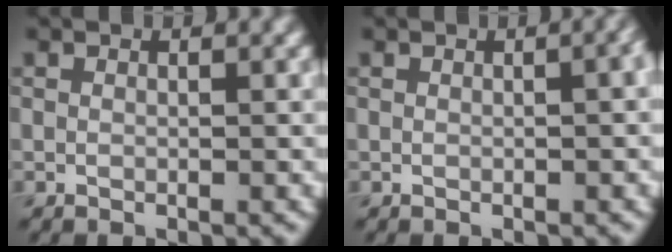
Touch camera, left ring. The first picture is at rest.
{"total": 2.6, "force": [0.4, 1.2, 2.3], "torque": [-0.011, 0.010, 0.004]}